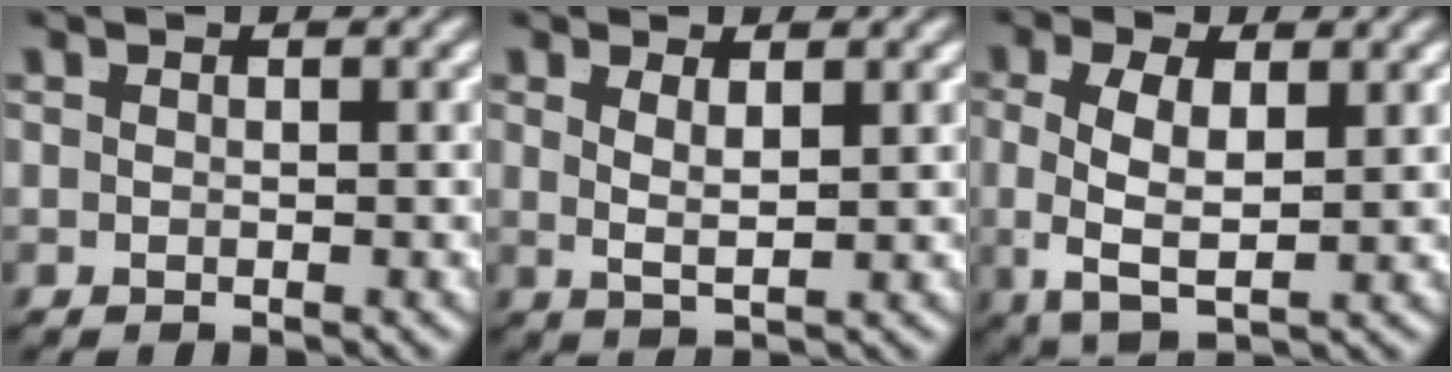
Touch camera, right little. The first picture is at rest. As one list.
[{"total": 2.2, "force": [0.7, 0.2, 2.1], "torque": [-0.032, -0.004, 0.016]}, {"total": 5.7, "force": [-0.1, 3.5, 4.4], "torque": [-0.097, -0.017, 0.008]}]